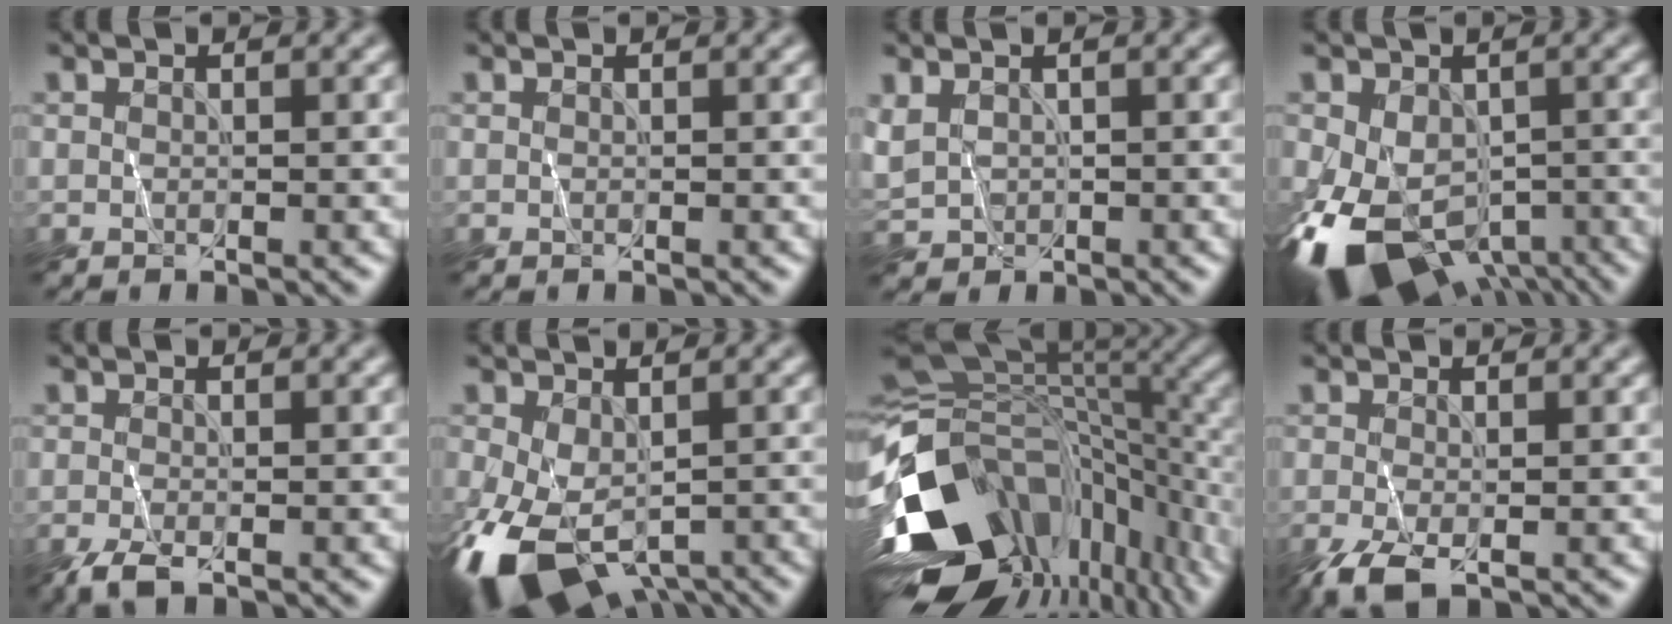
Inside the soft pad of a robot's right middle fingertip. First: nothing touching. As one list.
[{"total": 0.0}, {"total": 2.0, "force": [0.5, 1.7, 1.0], "torque": [-0.036, -0.006, 0.018]}, {"total": 12.5, "force": [-6.1, 7.5, 7.9], "torque": [-0.148, -0.039, -0.086]}, {"total": 1.9, "force": [-1.3, 0.5, 1.2], "torque": [-0.035, -0.006, -0.025]}, {"total": 10.6, "force": [-5.3, 5.6, 7.4], "torque": [-0.164, -0.041, -0.068]}, {"total": 16.7, "force": [-5.7, 10.4, 11.8], "torque": [-0.253, -0.026, -0.087]}, {"total": 2.8, "force": [-1.6, 0.9, 2.1], "torque": [-0.054, -0.008, -0.027]}]